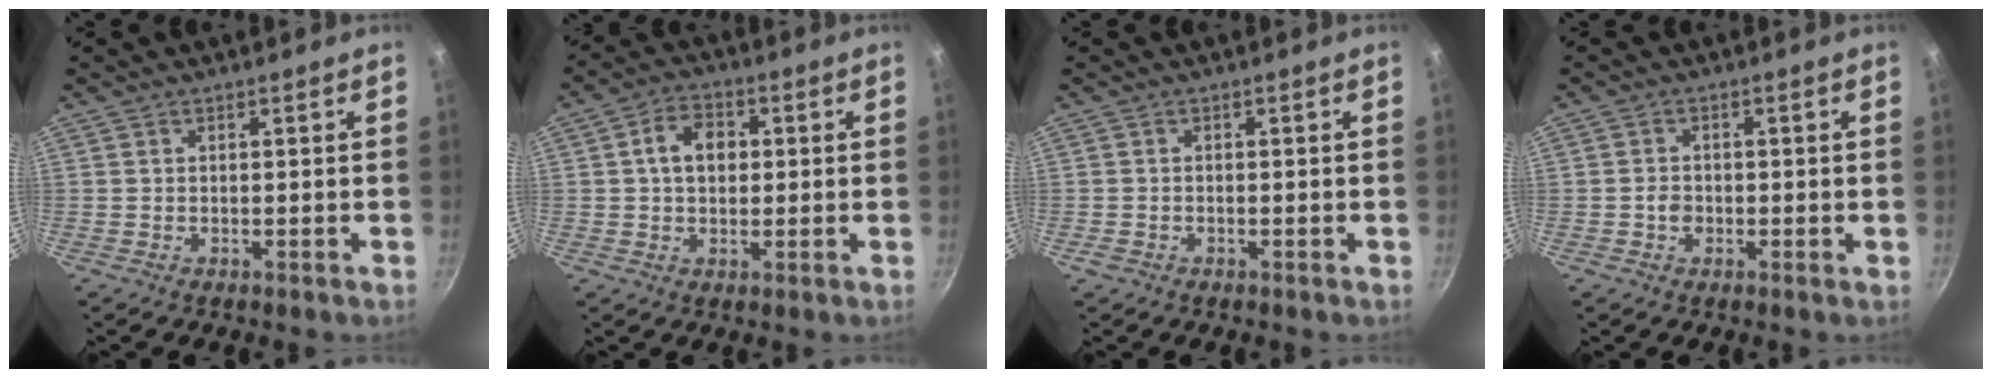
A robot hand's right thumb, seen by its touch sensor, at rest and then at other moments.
{"total": 7.3, "force": [1.1, 5.3, 4.8], "torque": [-0.059, 0.012, 0.008]}
{"total": 1.1, "force": [-0.6, 0.7, 0.6], "torque": [-0.015, 0.003, -0.011]}
{"total": 2.1, "force": [-0.5, 1.6, 1.2], "torque": [-0.017, 0.009, -0.011]}